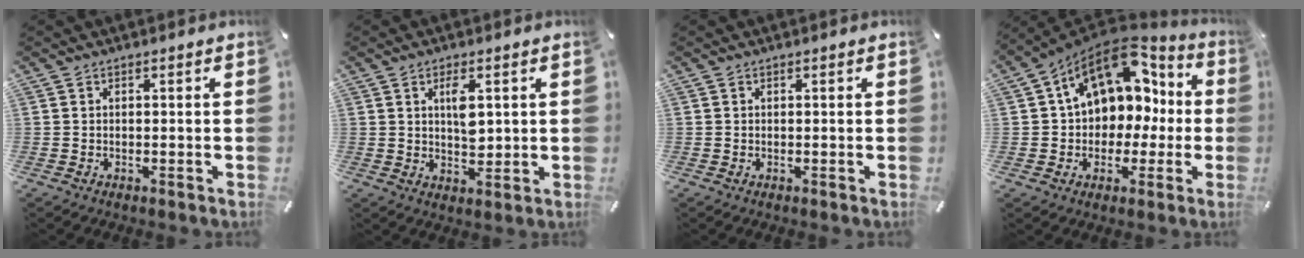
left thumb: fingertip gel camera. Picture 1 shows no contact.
{"total": 5.8, "force": [1.6, 2.8, 4.7], "torque": [-0.076, -0.004, 0.022]}
{"total": 0.0}
{"total": 14.9, "force": [5.7, 11.0, 8.2], "torque": [-0.125, -0.034, 0.104]}